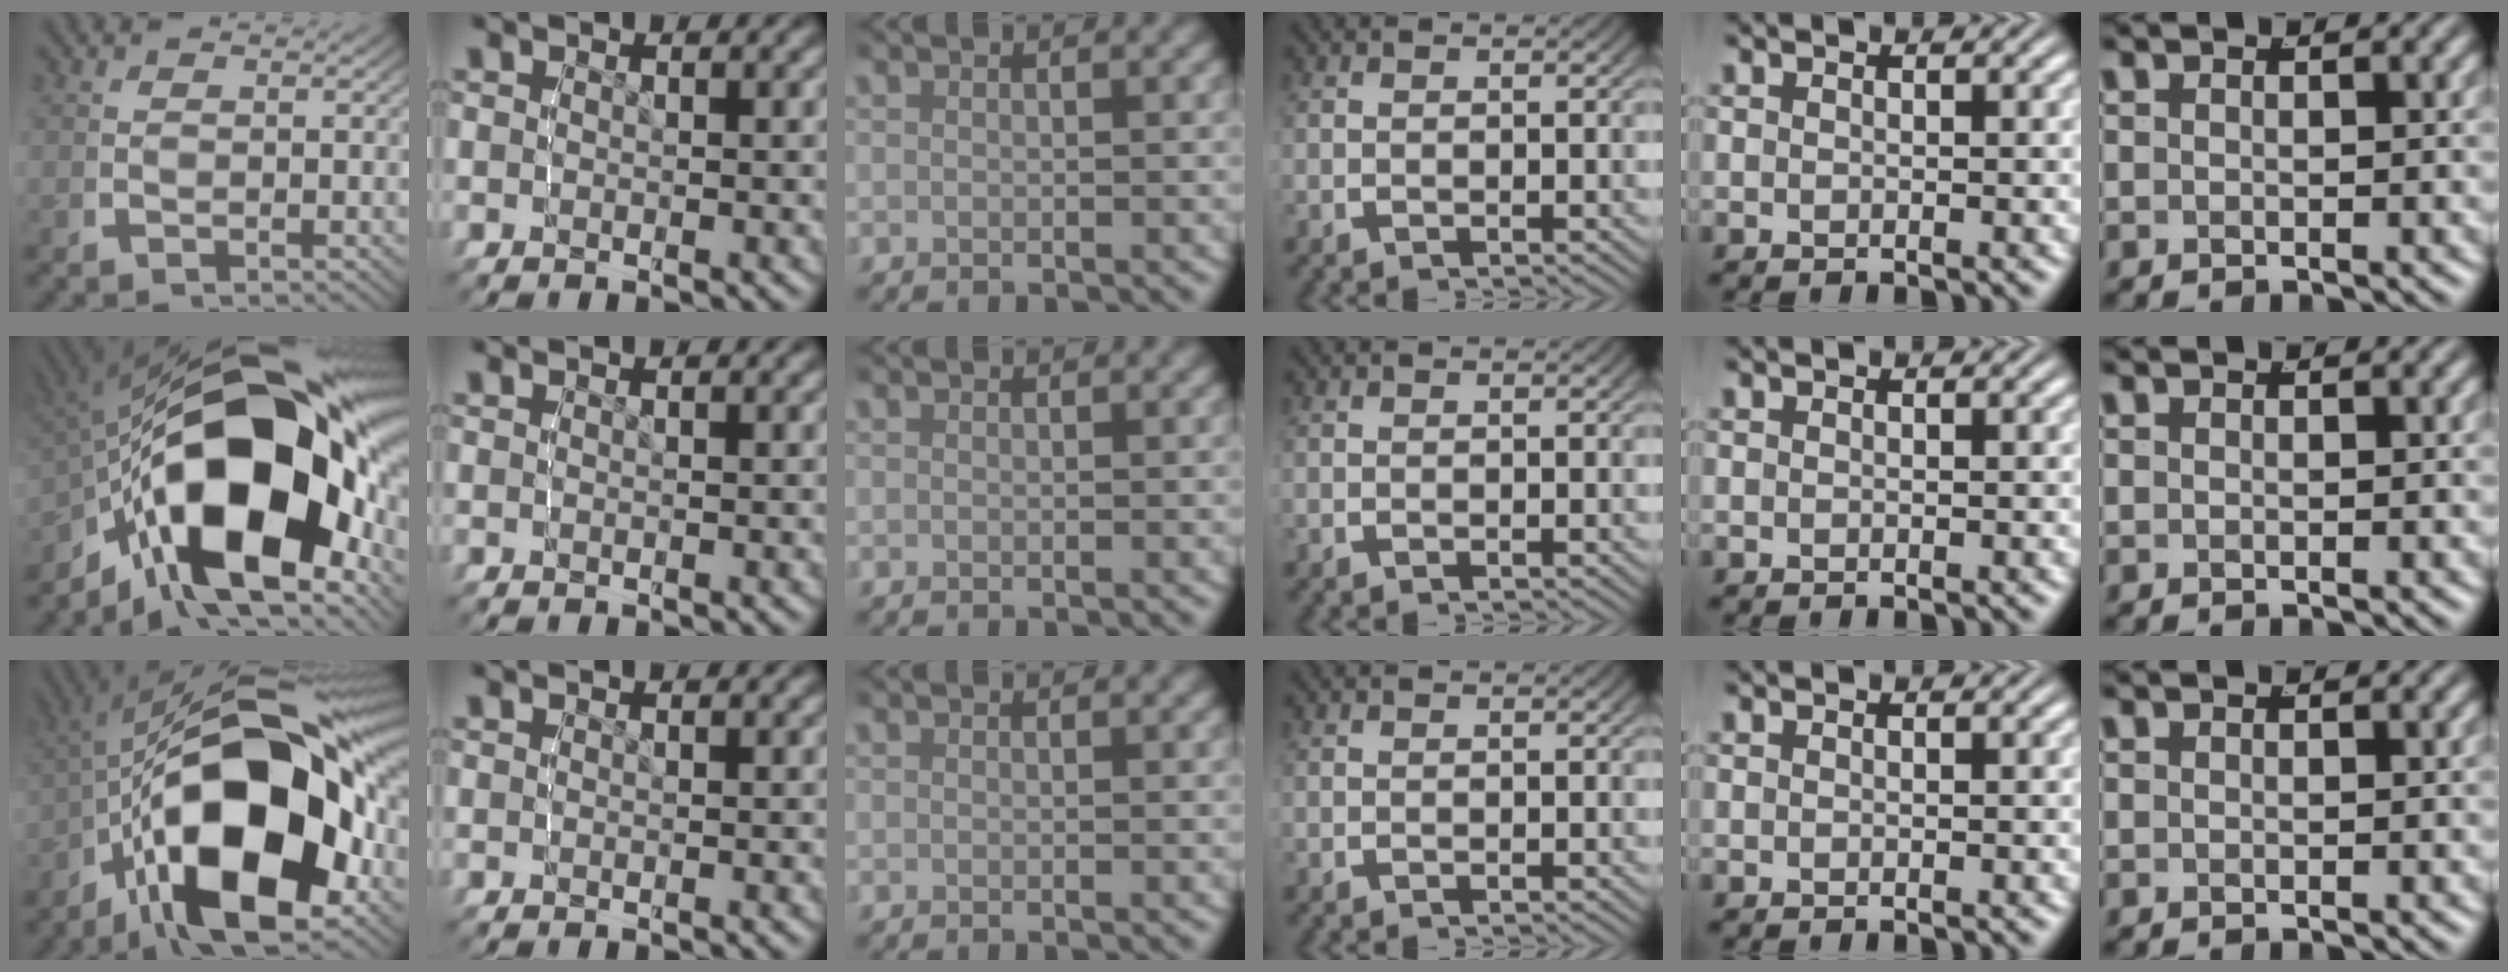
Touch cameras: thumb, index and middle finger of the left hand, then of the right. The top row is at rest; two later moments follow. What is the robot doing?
{"motion": "lift_and_place", "object": "toy banana"}